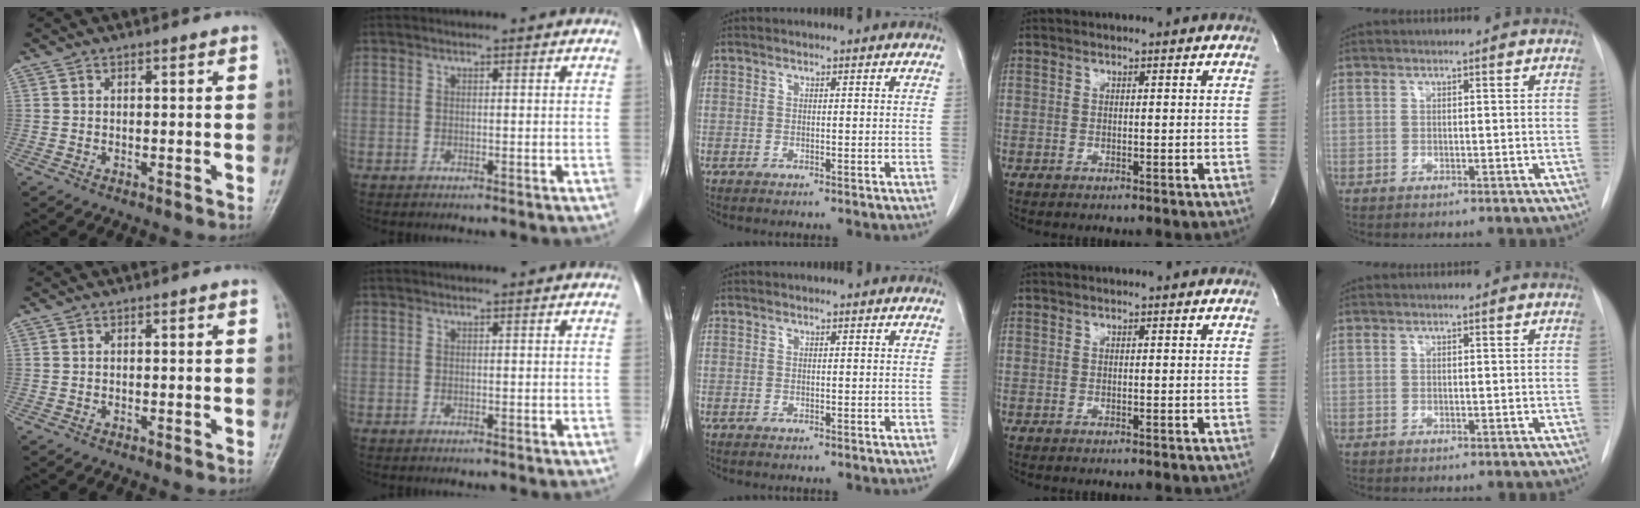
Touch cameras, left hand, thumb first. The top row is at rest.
{}